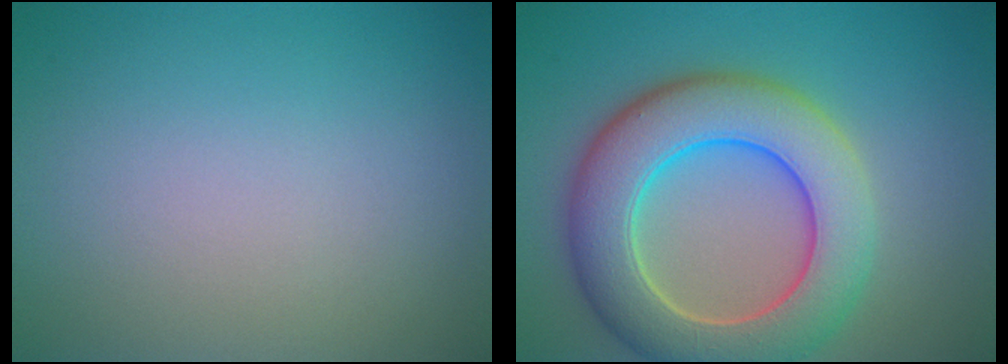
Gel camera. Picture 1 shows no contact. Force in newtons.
{"total": 9.3, "press": 9.3, "slide": 0.8}